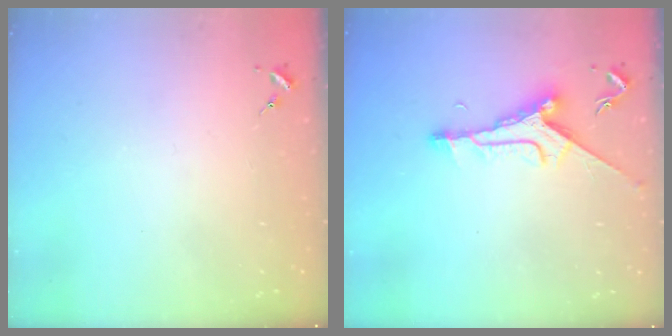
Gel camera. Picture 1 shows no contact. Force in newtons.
{"total": 9.2, "press": 9.1, "slide": 0.5}